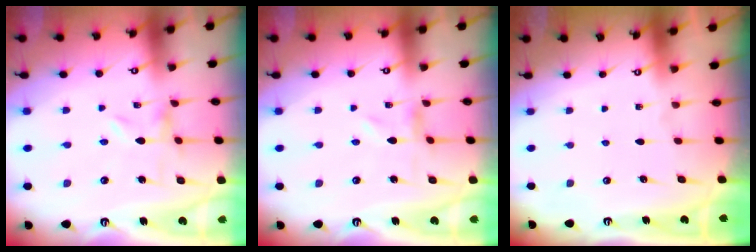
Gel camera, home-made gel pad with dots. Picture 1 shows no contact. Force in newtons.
{"total": 0.0}
{"total": 0.0}